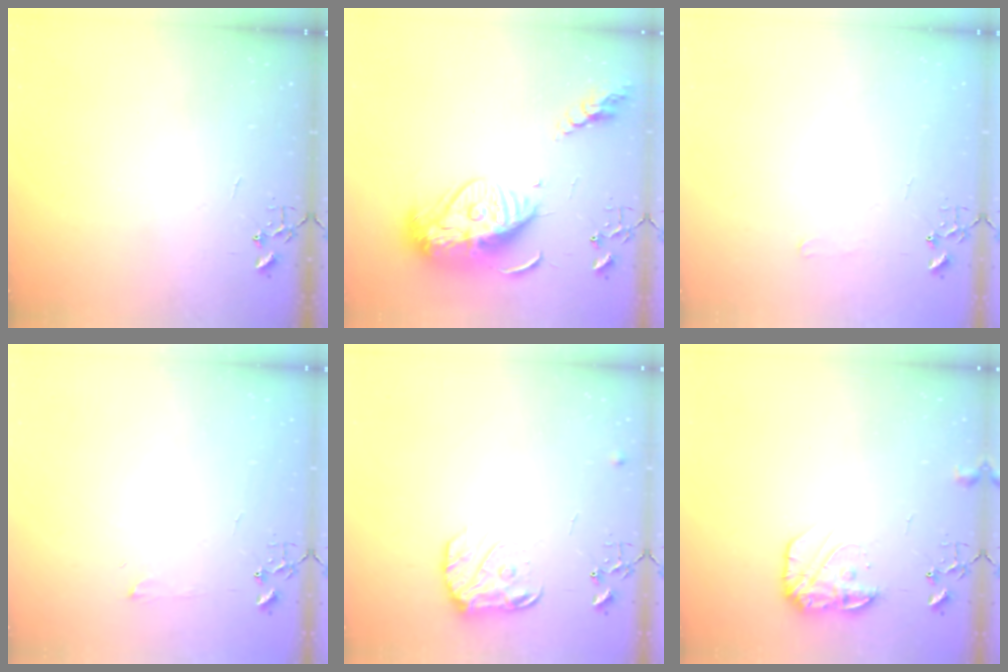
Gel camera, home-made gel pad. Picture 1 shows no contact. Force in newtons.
{"total": 18.4, "press": 18.3, "slide": 1.7}
{"total": 6.4, "press": 6.4, "slide": 0.8}
{"total": 4.2, "press": 4.2, "slide": 0.6}
{"total": 11.5, "press": 11.5, "slide": 0.6}
{"total": 11.9, "press": 11.9, "slide": 0.4}